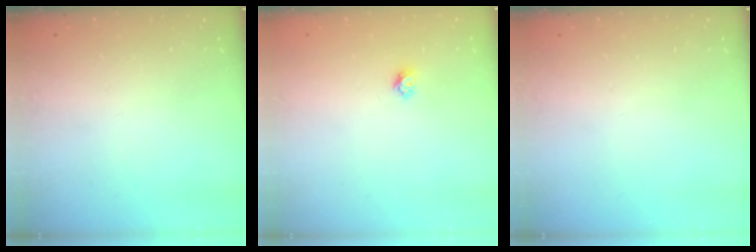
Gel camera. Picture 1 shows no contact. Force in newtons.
{"total": 3.7, "press": 3.7, "slide": 0.4}
{"total": 0.0}